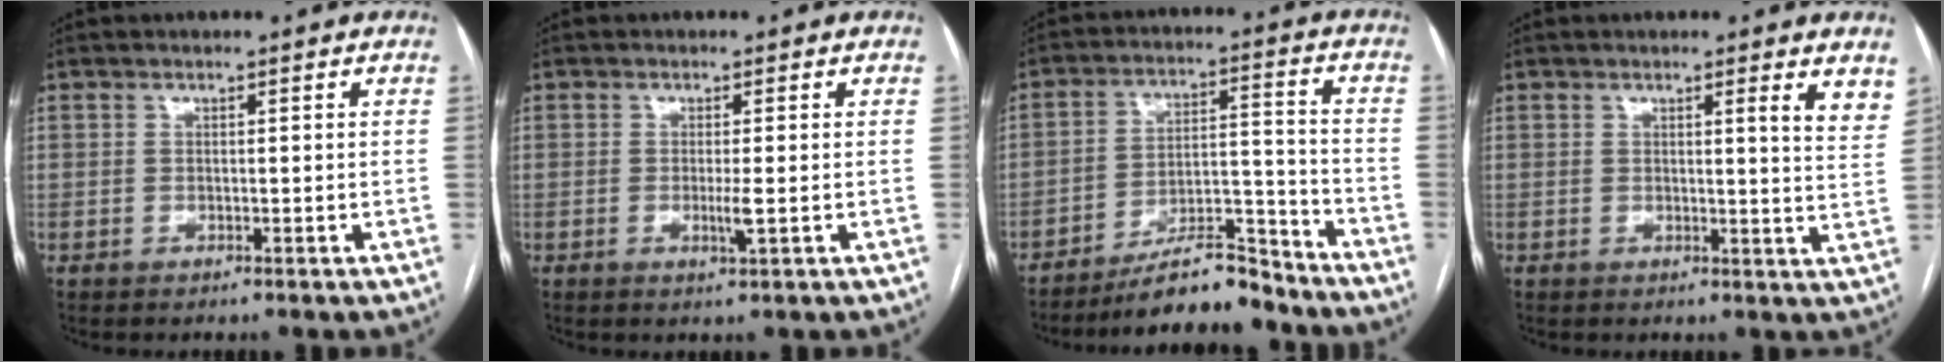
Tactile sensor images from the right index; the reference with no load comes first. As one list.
[{"total": 2.0, "force": [-0.3, -0.2, 2.0], "torque": [-0.040, -0.006, -0.002]}, {"total": 11.8, "force": [-10.5, 2.1, 5.0], "torque": [-0.072, 0.025, -0.177]}, {"total": 4.8, "force": [3.3, 0.1, 3.5], "torque": [-0.039, -0.017, 0.024]}]